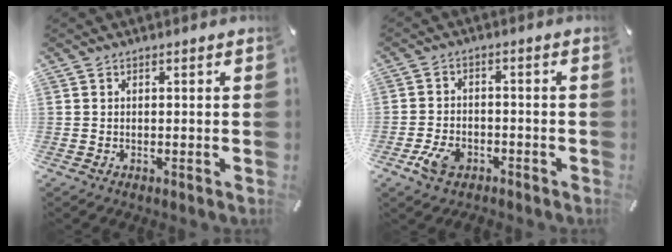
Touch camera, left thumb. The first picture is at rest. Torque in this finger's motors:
{"motor_torque": [-0.32, 0.44, 0.03, 0.24, 0.07]}